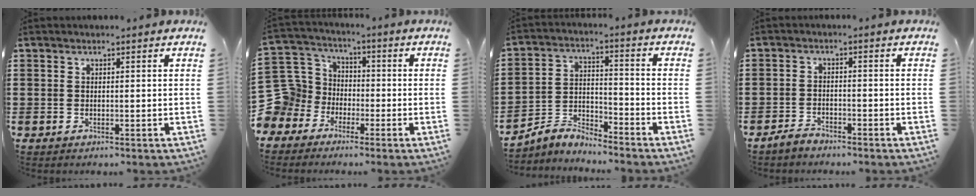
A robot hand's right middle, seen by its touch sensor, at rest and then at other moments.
{"total": 9.9, "force": [-2.1, 9.4, 2.0], "torque": [-0.111, -0.001, -0.043]}
{"total": 5.2, "force": [-5.0, 1.1, 1.1], "torque": [-0.034, 0.000, -0.104]}
{"total": 2.3, "force": [-2.1, 0.6, 0.3], "torque": [-0.012, 0.007, -0.045]}